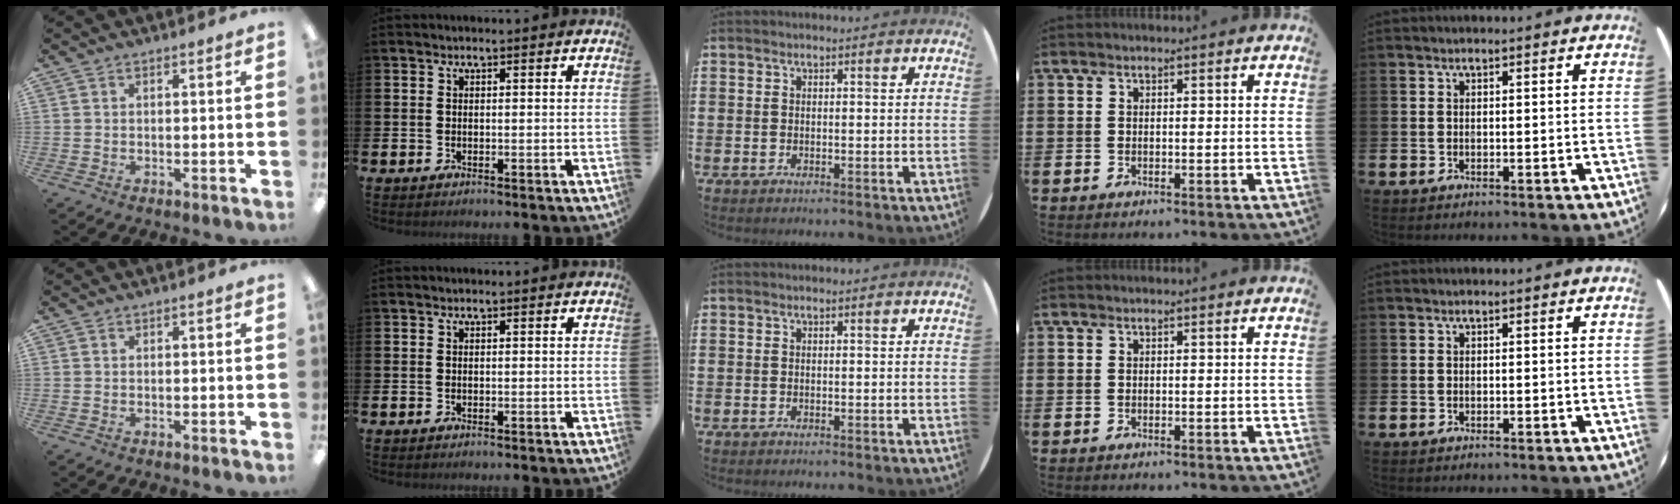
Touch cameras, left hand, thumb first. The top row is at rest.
{}